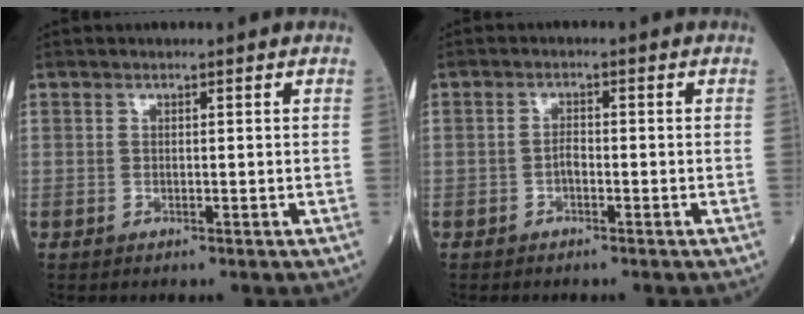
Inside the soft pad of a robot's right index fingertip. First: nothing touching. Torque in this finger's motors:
{"motor_torque": [0.45, 0.03, 0.05, 0.00]}